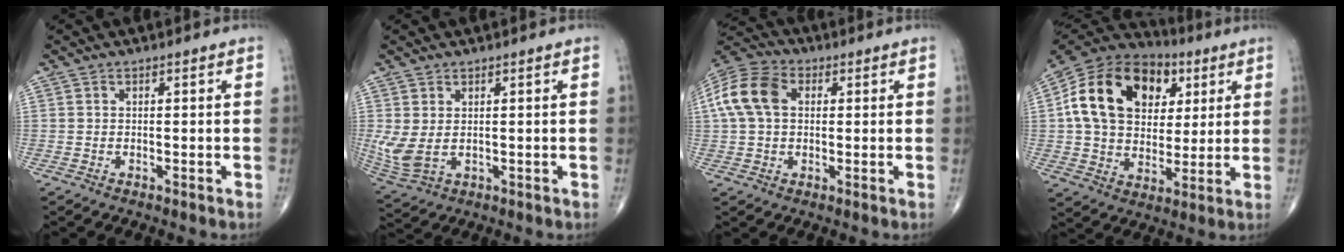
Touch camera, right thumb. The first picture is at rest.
{"total": 6.3, "force": [0.6, 3.9, 4.9], "torque": [-0.120, -0.002, 0.028]}
{"total": 11.5, "force": [2.1, 8.0, 8.0], "torque": [-0.162, 0.027, 0.032]}
{"total": 22.4, "force": [5.9, 16.1, 14.3], "torque": [-0.236, 0.012, 0.098]}